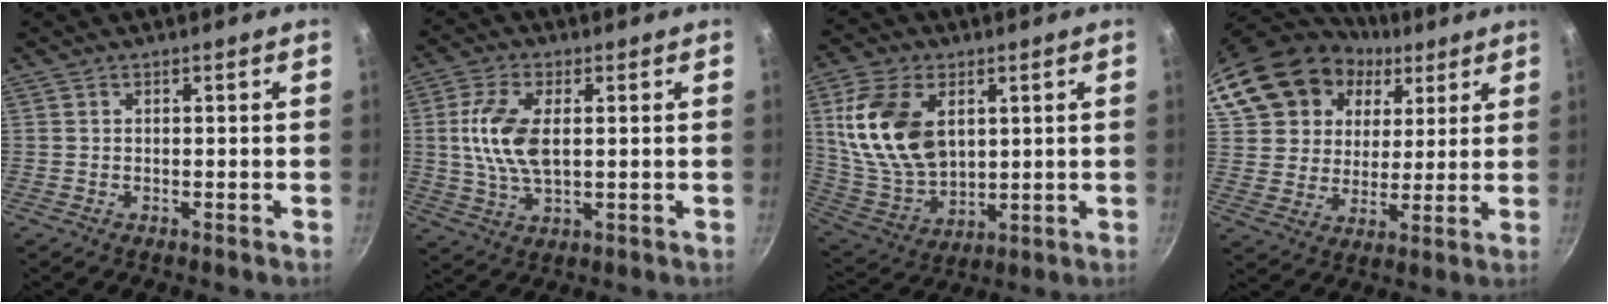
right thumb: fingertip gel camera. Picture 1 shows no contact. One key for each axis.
{"total": 10.1, "fx": 1.2, "fy": 5.1, "fz": 8.7, "tx": -0.173, "ty": 0.002, "tz": 0.022}
{"total": 17.6, "fx": 4.4, "fy": 11.4, "fz": 12.6, "tx": -0.221, "ty": -0.018, "tz": 0.101}
{"total": 21.0, "fx": 9.9, "fy": 16.0, "fz": 9.3, "tx": -0.169, "ty": 0.015, "tz": 0.180}